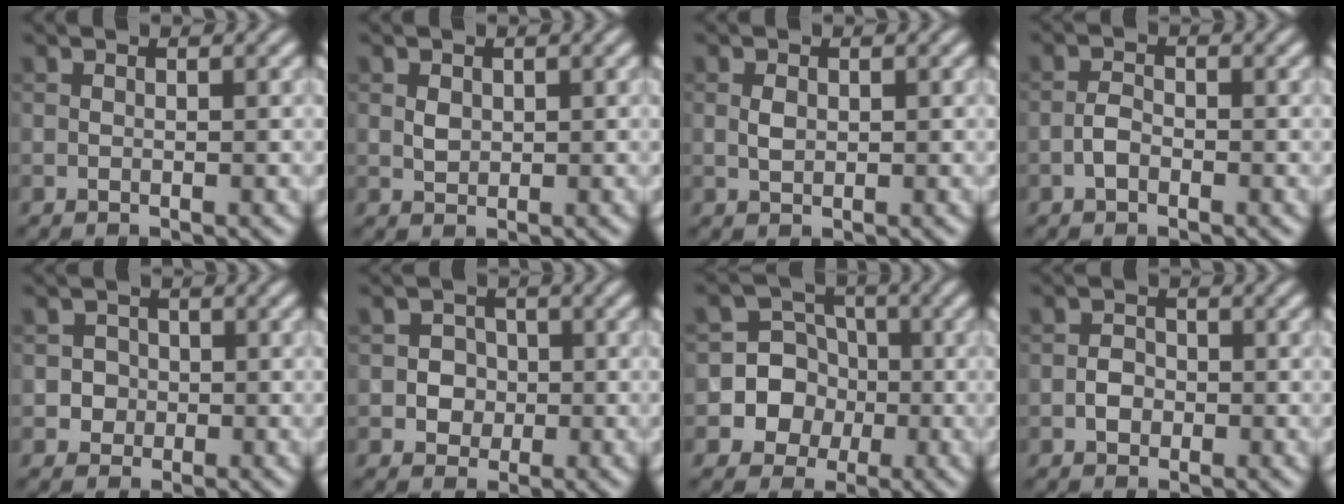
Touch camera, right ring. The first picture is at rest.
{"total": 1.1, "force": [0.3, 0.9, 0.6], "torque": [-0.013, 0.000, 0.009]}
{"total": 1.1, "force": [0.2, 0.8, 0.8], "torque": [-0.020, 0.000, 0.005]}
{"total": 1.5, "force": [-0.8, 0.7, 1.0], "torque": [-0.019, 0.004, -0.020]}
{"total": 1.8, "force": [-0.2, 1.8, 0.4], "torque": [0.020, 0.003, -0.006]}
{"total": 2.4, "force": [-0.3, 2.2, 0.8], "torque": [0.010, 0.000, -0.016]}
{"total": 9.1, "force": [-2.3, 8.7, 1.5], "torque": [-0.029, 0.013, -0.057]}
{"total": 1.5, "force": [-0.6, 1.2, 0.7], "torque": [-0.010, 0.003, -0.013]}